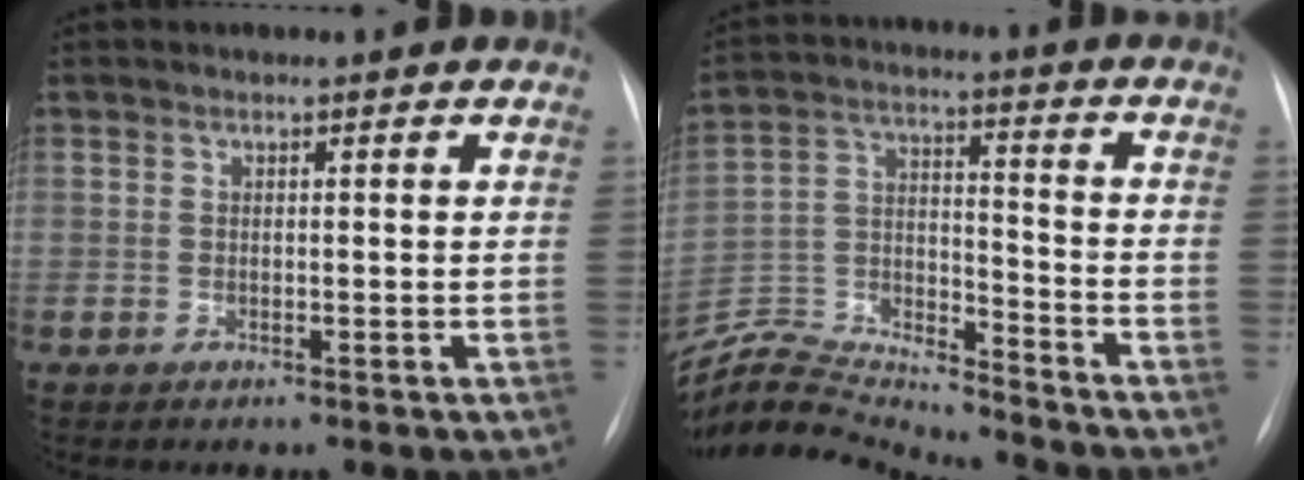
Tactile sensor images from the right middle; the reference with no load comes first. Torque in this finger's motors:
{"motor_torque": [-0.30, -0.32, -0.03, 0.00]}